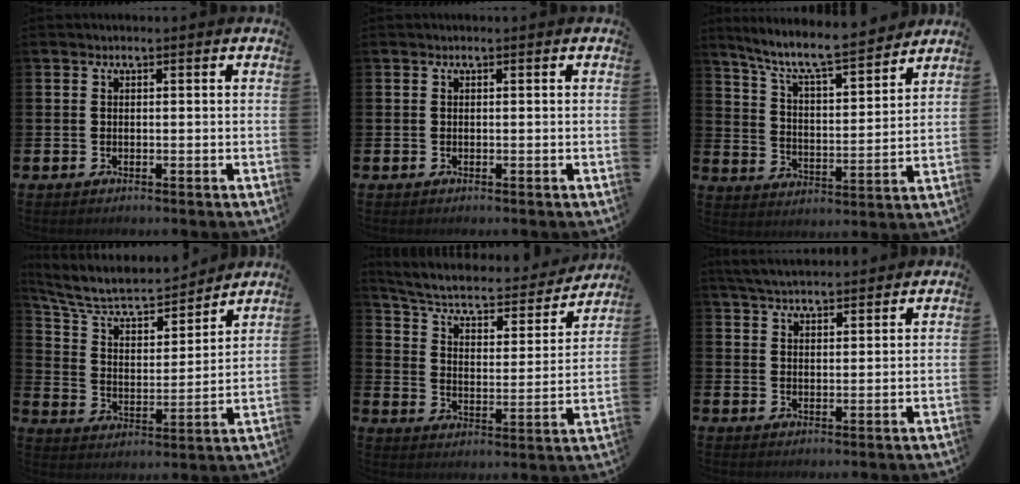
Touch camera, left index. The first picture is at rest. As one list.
[{"total": 0.0}, {"total": 8.8, "force": [8.0, 1.0, 3.4], "torque": [-0.097, -0.056, 0.137]}, {"total": 8.9, "force": [8.0, 2.6, 2.9], "torque": [-0.103, -0.053, 0.137]}, {"total": 6.9, "force": [6.0, 2.0, 2.8], "torque": [-0.081, -0.045, 0.096]}, {"total": 4.5, "force": [4.4, 0.8, 0.8], "torque": [-0.027, -0.015, 0.079]}]